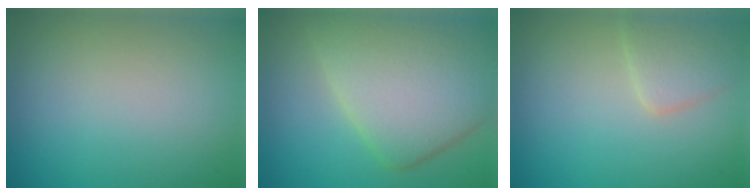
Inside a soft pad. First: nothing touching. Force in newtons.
{"total": 8.5, "press": 8.5, "slide": 0.3}
{"total": 2.5, "press": 2.5, "slide": 0.1}